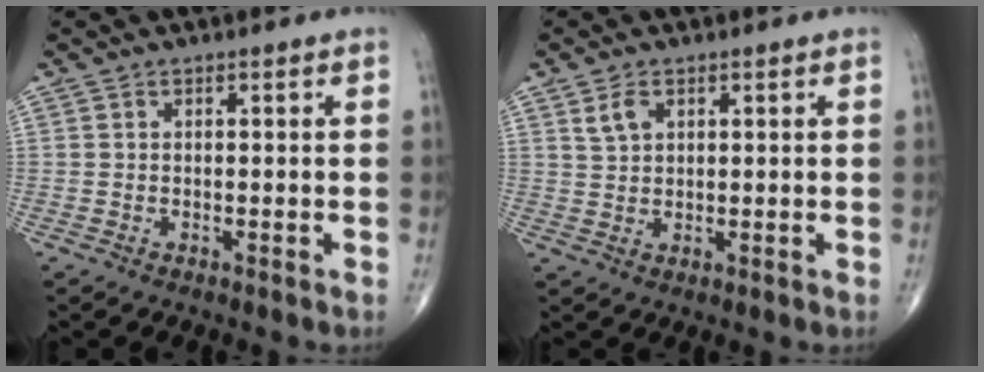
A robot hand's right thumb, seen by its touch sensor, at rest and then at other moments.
{"total": 3.1, "force": [1.5, 1.9, 1.9], "torque": [-0.032, -0.003, 0.034]}